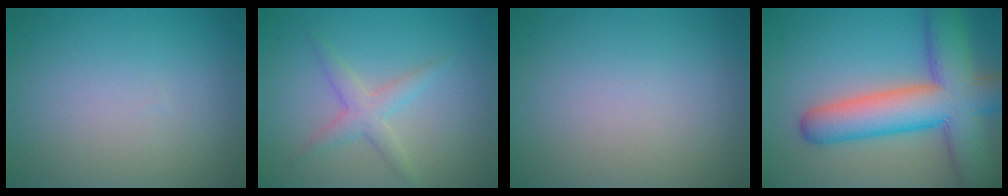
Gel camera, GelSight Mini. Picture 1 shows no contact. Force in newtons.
{"total": 2.4, "press": 2.4, "slide": 0.1}
{"total": 0.0}
{"total": 10.7, "press": 10.7, "slide": 0.6}